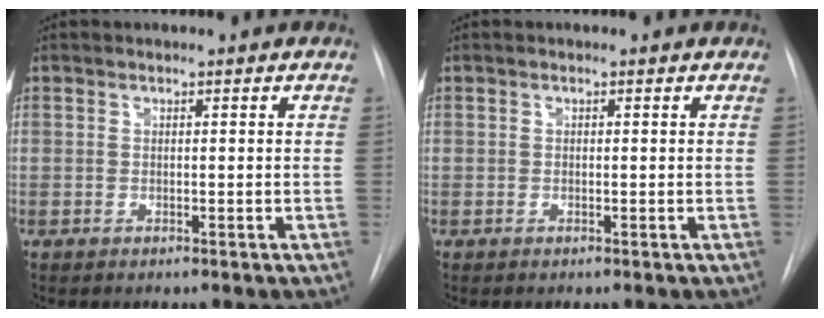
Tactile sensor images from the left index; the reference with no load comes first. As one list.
[{"total": 0.0}]